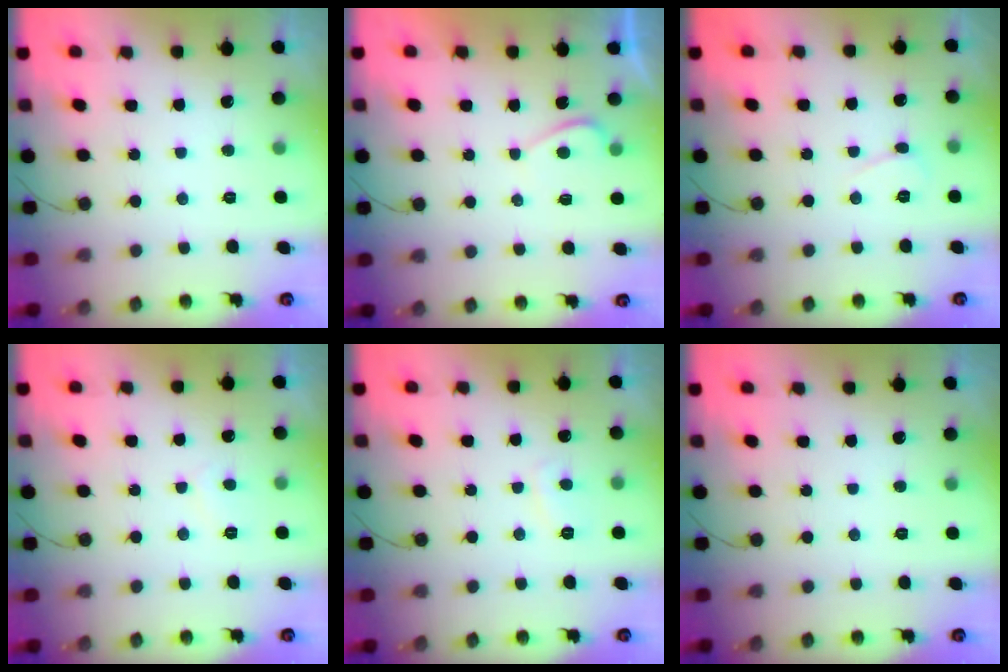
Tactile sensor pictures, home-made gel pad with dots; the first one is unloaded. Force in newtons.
{"total": 0.6, "press": 0.4, "slide": 0.5}
{"total": 3.0, "press": 3.0, "slide": 0.3}
{"total": 3.5, "press": 3.4, "slide": 0.4}
{"total": 2.2, "press": 2.2, "slide": 0.6}
{"total": 0.0}